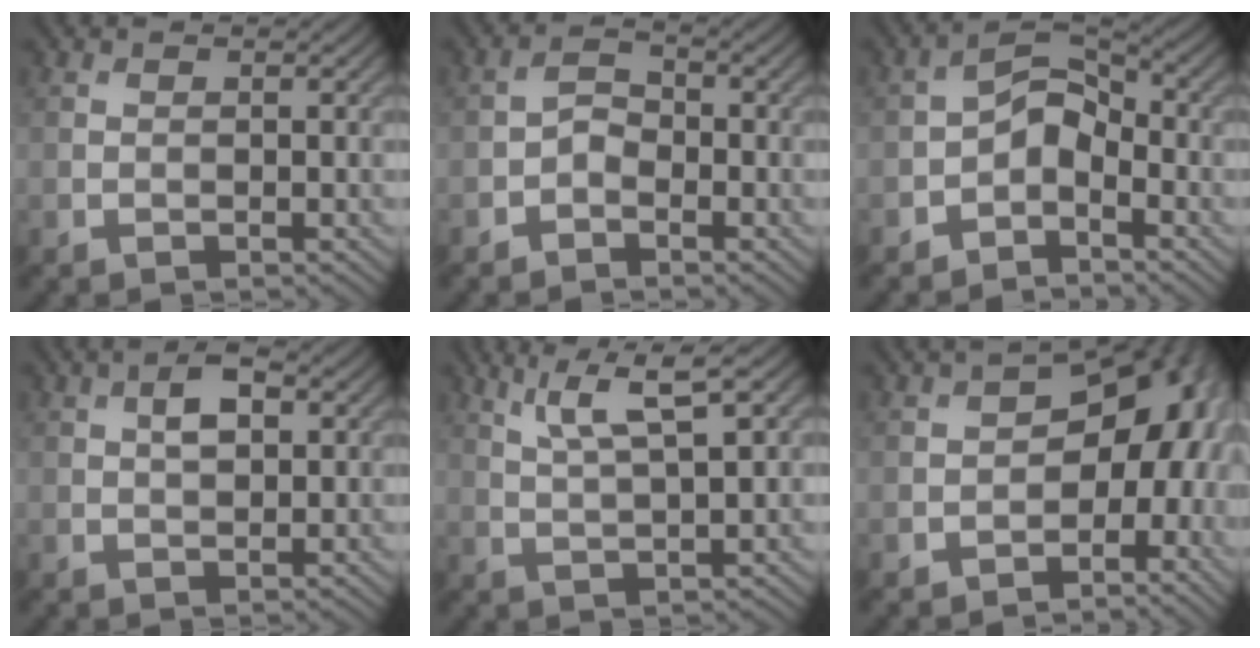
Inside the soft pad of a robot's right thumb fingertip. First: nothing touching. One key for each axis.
{"total": 2.2, "fx": -1.2, "fy": 1.4, "fz": 1.1, "tx": -0.021, "ty": 0.008, "tz": -0.030}
{"total": 4.6, "fx": -2.2, "fy": 2.7, "fz": 3.0, "tx": -0.048, "ty": 0.010, "tz": -0.051}
{"total": 3.5, "fx": 1.0, "fy": 1.7, "fz": 2.9, "tx": -0.053, "ty": 0.006, "tz": 0.016}
{"total": 6.6, "fx": 3.3, "fy": 1.0, "fz": 5.7, "tx": -0.115, "ty": 0.014, "tz": 0.070}
{"total": 10.5, "fx": -1.5, "fy": 6.9, "fz": 7.8, "tx": -0.083, "ty": 0.000, "tz": -0.033}